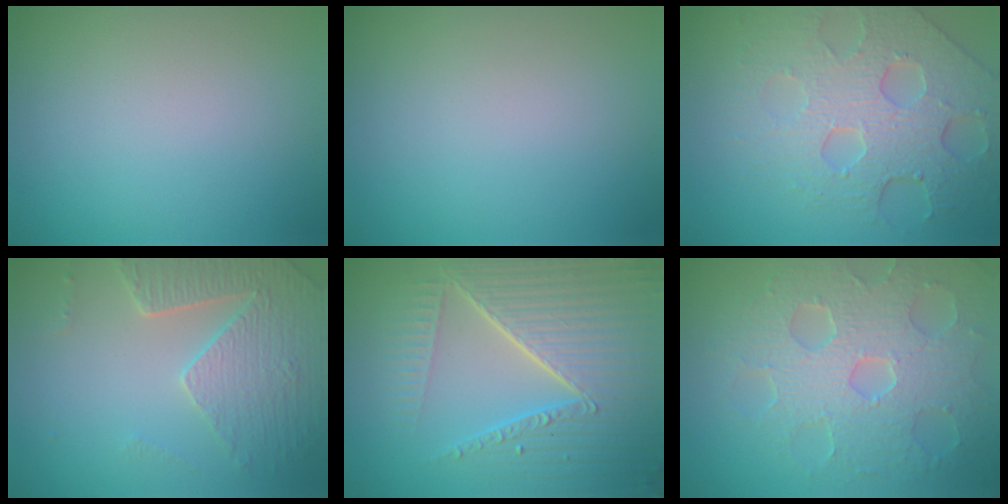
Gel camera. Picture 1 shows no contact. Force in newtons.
{"total": 0.0}
{"total": 7.6, "press": 5.5, "slide": 5.3}
{"total": 4.9, "press": 4.5, "slide": 1.9}
{"total": 8.9, "press": 5.9, "slide": 6.7}
{"total": 8.1, "press": 5.8, "slide": 5.8}